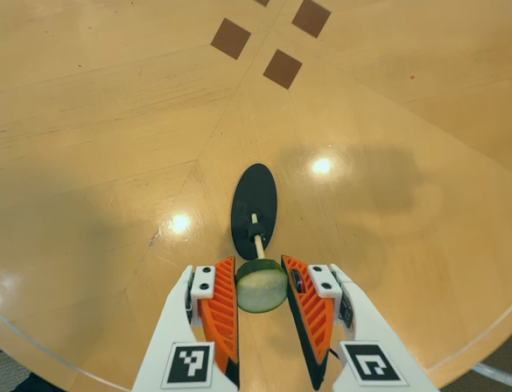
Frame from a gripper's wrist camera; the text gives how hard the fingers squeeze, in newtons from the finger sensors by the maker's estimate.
{"total": 9.5, "left": 9.8, "right": 9.3}